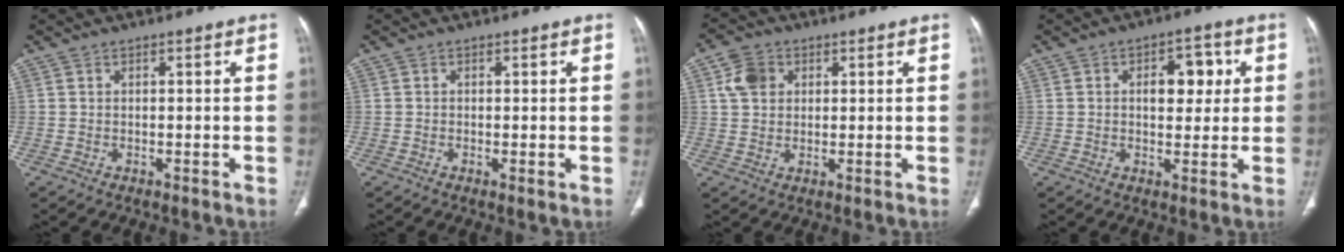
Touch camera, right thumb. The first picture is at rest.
{"total": 0.5, "force": [-0.1, 0.0, 0.5], "torque": [-0.017, -0.005, -0.002]}
{"total": 5.3, "force": [1.7, 4.2, 2.8], "torque": [-0.042, 0.003, 0.031]}
{"total": 7.1, "force": [1.5, 4.3, 5.5], "torque": [-0.046, 0.006, 0.022]}